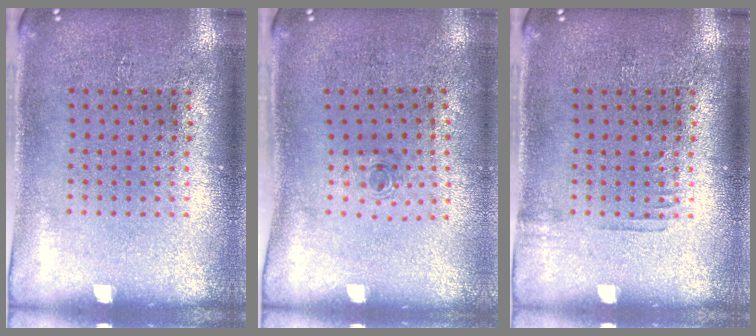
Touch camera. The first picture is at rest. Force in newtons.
{"total": 0.6, "press": 0.2, "slide": 0.6}
{"total": 0.6, "press": 0.6, "slide": 0.2}